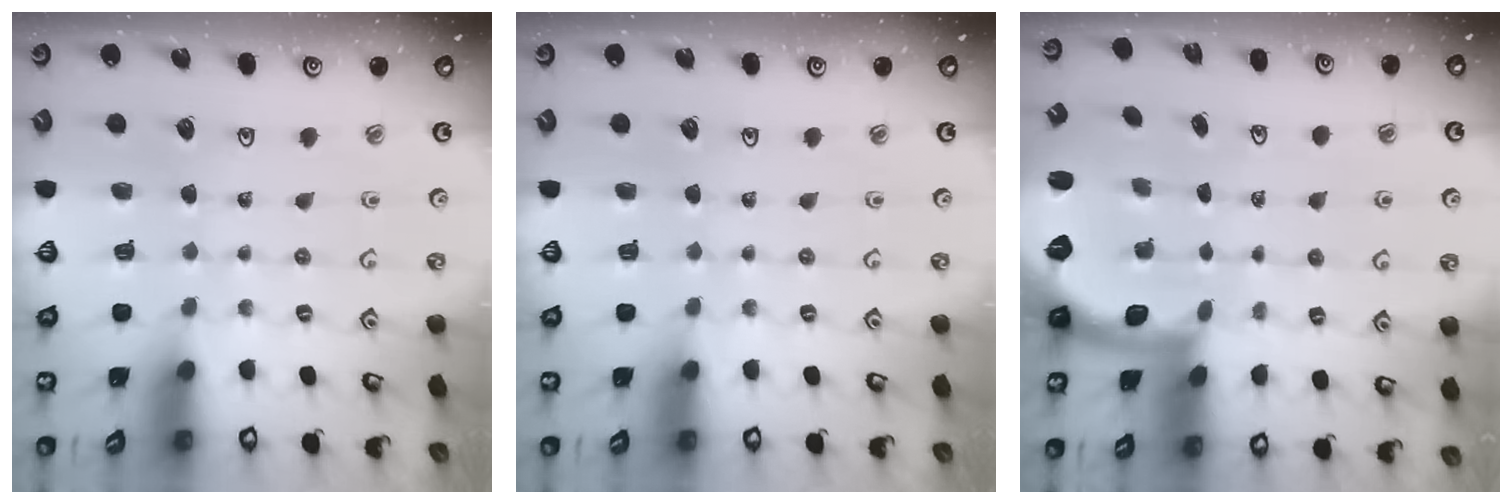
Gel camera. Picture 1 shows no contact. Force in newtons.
{"total": 0.0}
{"total": 1.9, "press": 1.8, "slide": 0.5}